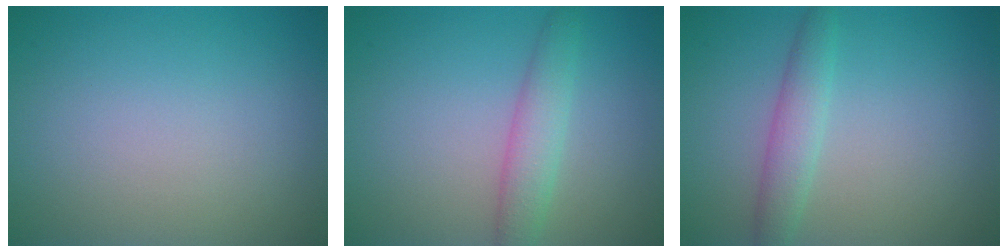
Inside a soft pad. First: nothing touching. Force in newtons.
{"total": 2.8, "press": 2.8, "slide": 0.1}
{"total": 2.5, "press": 2.5, "slide": 0.1}